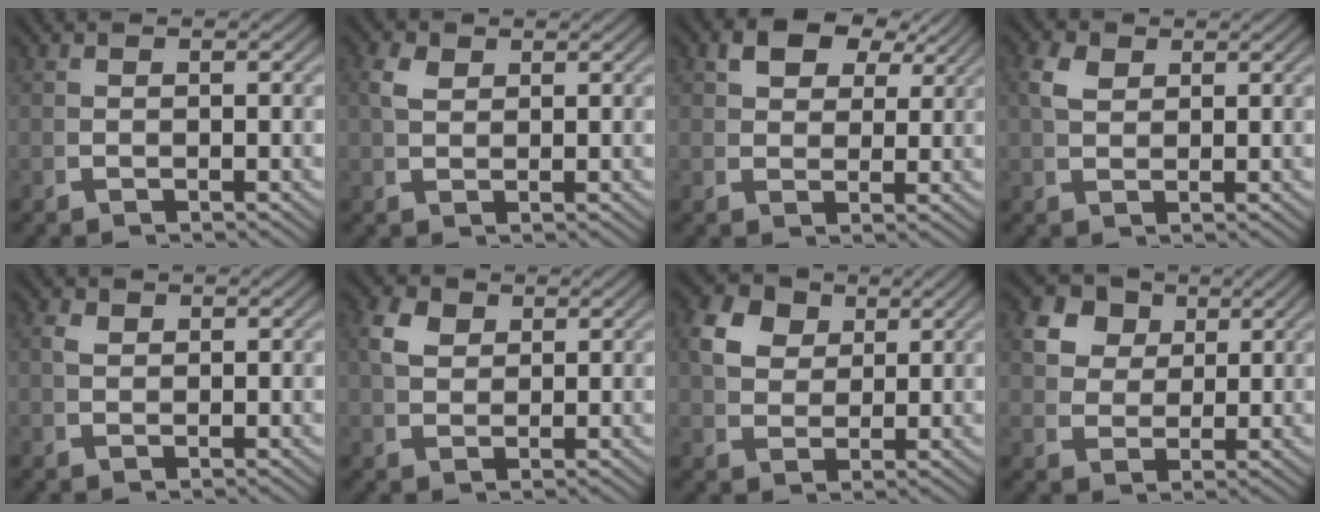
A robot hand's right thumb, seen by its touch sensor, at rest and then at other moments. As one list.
[{"total": 2.0, "force": [1.6, 0.7, 1.0], "torque": [-0.015, 0.004, 0.035]}, {"total": 5.1, "force": [3.7, 2.3, 2.6], "torque": [-0.045, 0.006, 0.067]}, {"total": 2.5, "force": [1.9, 1.0, 1.3], "torque": [-0.020, 0.004, 0.039]}, {"total": 1.1, "force": [1.0, 0.3, 0.4], "torque": [-0.002, 0.002, 0.023]}, {"total": 3.4, "force": [2.3, 1.8, 1.8], "torque": [-0.029, 0.003, 0.046]}, {"total": 6.4, "force": [3.1, 4.6, 3.2], "torque": [-0.071, -0.002, 0.056]}, {"total": 7.9, "force": [3.3, 6.2, 3.7], "torque": [-0.087, -0.009, 0.060]}]